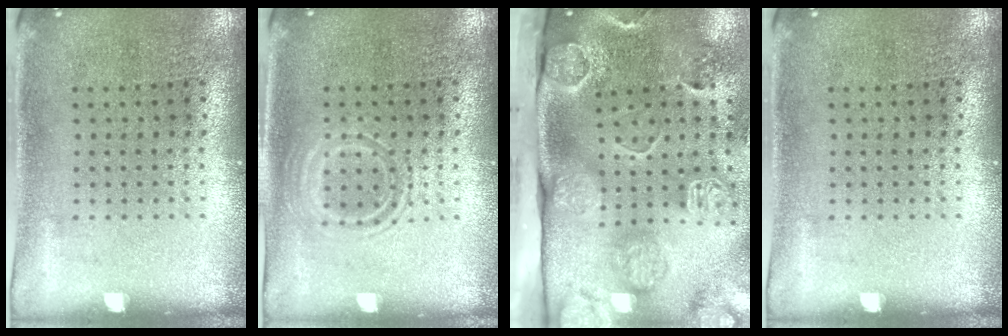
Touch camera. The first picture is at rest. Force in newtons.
{"total": 1.0, "press": 1.0, "slide": 0.2}
{"total": 4.6, "press": 3.4, "slide": 3.1}
{"total": 0.0}